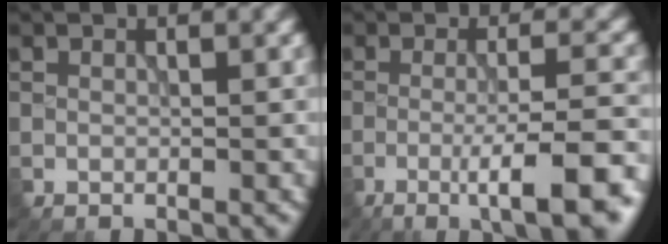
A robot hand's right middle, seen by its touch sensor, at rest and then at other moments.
{"total": 7.8, "force": [-3.8, 1.3, 6.7], "torque": [-0.097, 0.007, -0.059]}